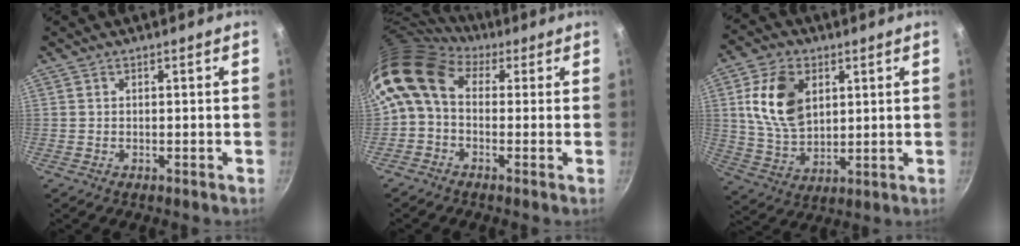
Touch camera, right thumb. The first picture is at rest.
{"total": 9.6, "force": [1.4, 6.9, 6.6], "torque": [-0.121, 0.025, 0.001]}
{"total": 13.3, "force": [3.7, 8.8, 9.3], "torque": [-0.155, -0.015, 0.075]}